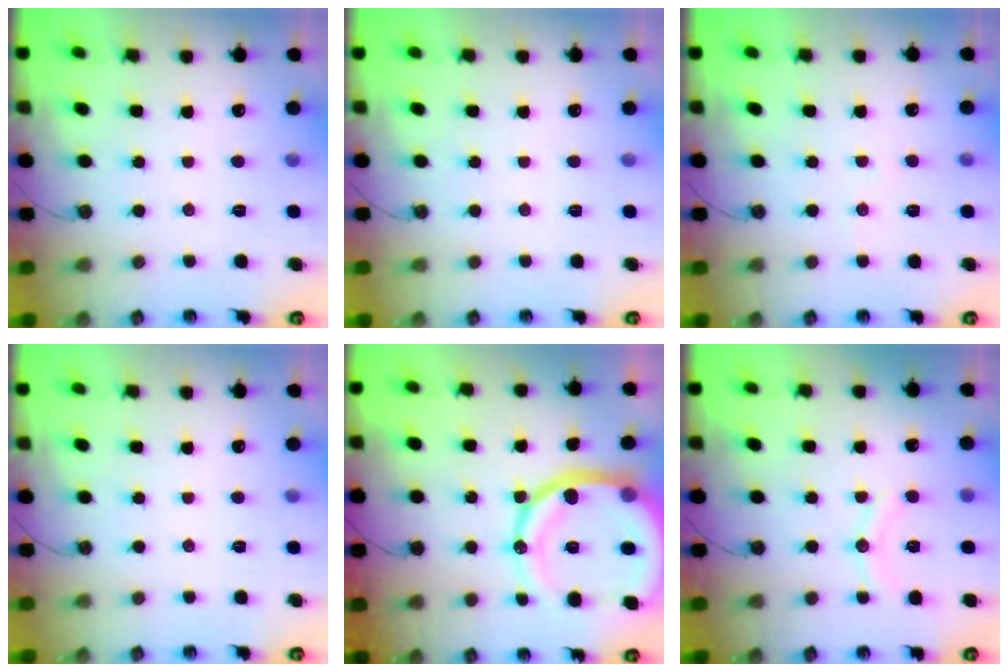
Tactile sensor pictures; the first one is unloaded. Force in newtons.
{"total": 0.0}
{"total": 5.0, "press": 5.0, "slide": 0.6}
{"total": 0.0}
{"total": 21.2, "press": 21.0, "slide": 3.0}
{"total": 7.6, "press": 7.5, "slide": 0.8}